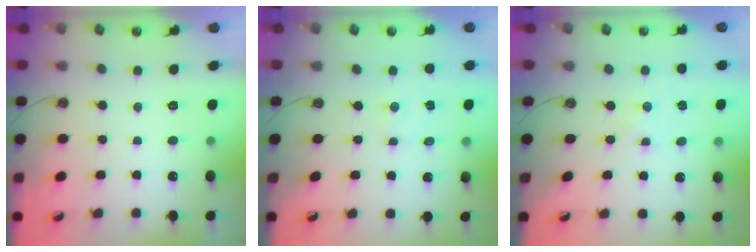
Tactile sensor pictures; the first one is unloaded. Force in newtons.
{"total": 2.2, "press": 2.2, "slide": 0.4}
{"total": 0.0}